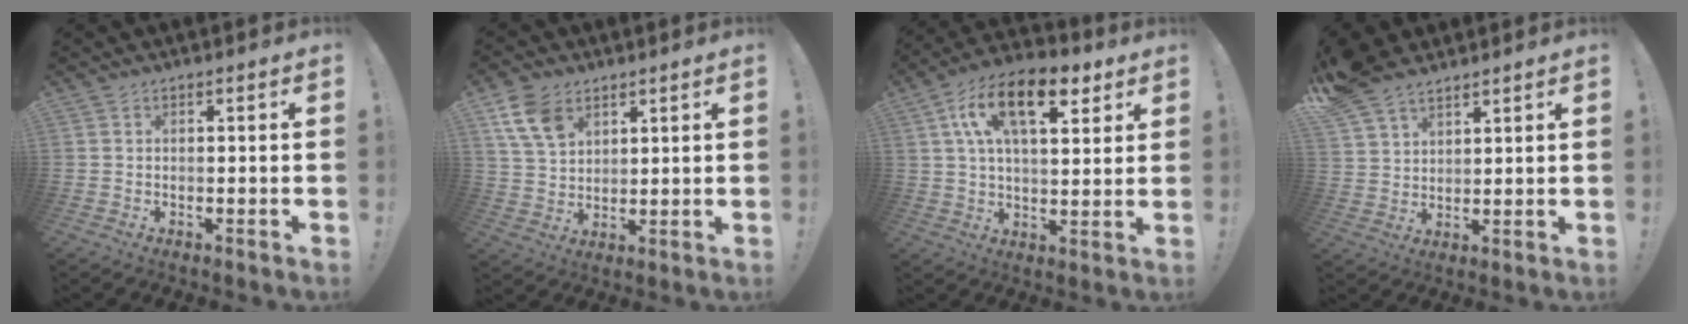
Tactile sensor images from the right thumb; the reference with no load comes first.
{"total": 11.3, "force": [6.1, 7.6, 5.7], "torque": [-0.096, -0.020, 0.121]}
{"total": 17.3, "force": [7.7, 8.1, 13.2], "torque": [-0.214, -0.018, 0.126]}
{"total": 9.2, "force": [7.2, 4.6, 3.5], "torque": [-0.069, -0.034, 0.144]}